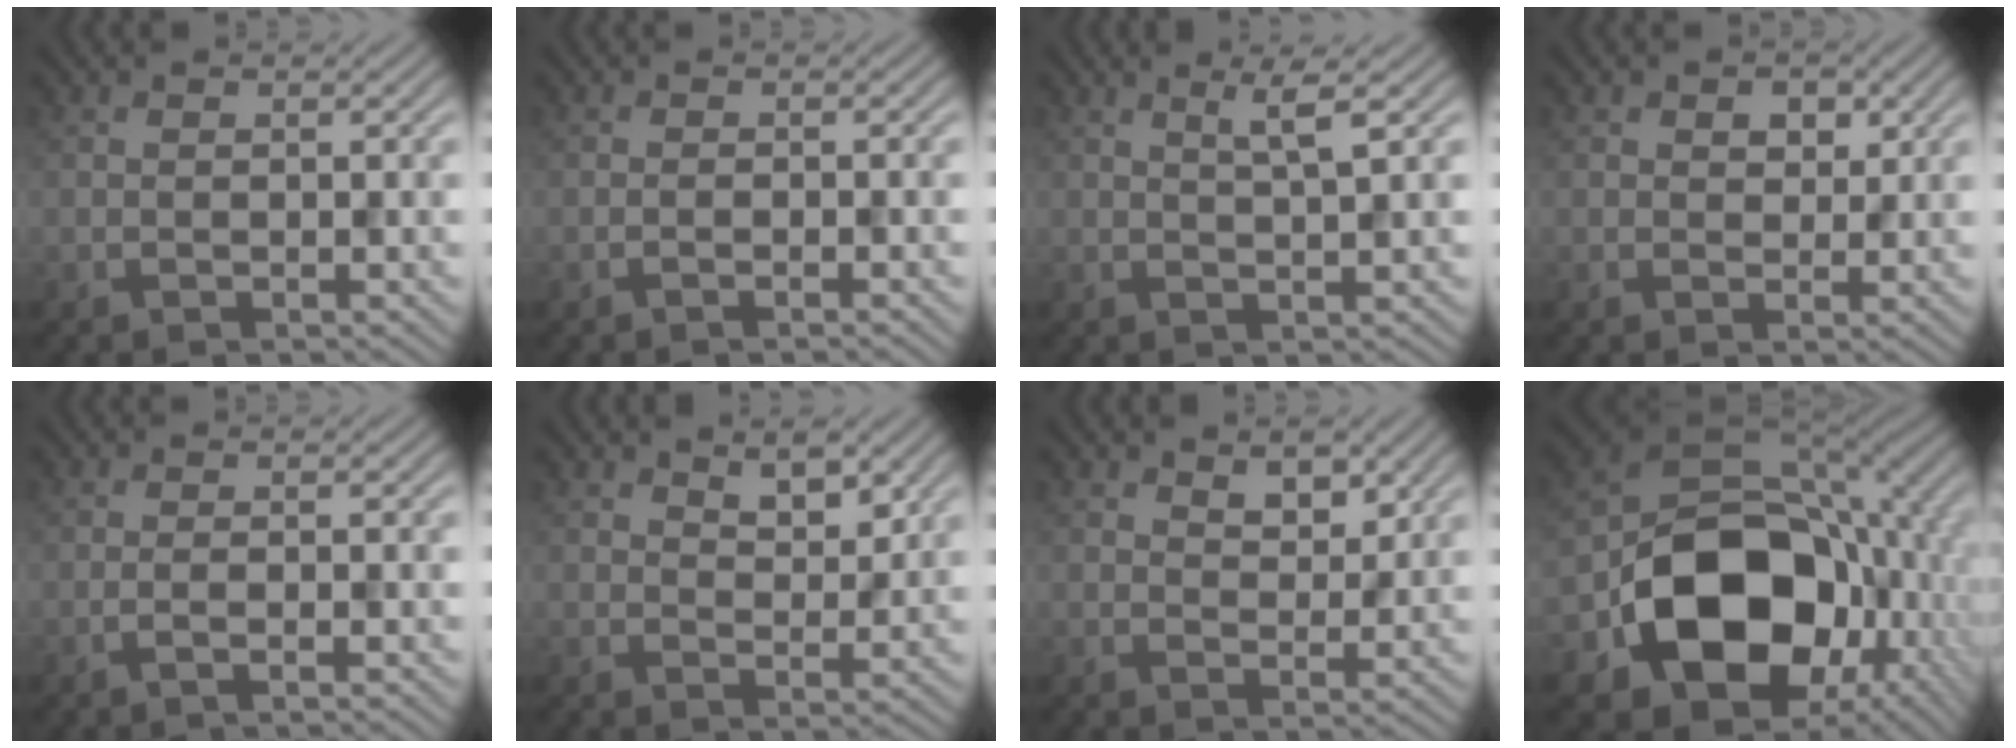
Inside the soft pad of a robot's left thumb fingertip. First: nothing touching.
{"total": 1.0, "force": [-0.6, 0.0, 0.8], "torque": [-0.012, 0.003, -0.015]}
{"total": 3.0, "force": [1.5, 0.1, 2.5], "torque": [-0.043, 0.003, 0.028]}
{"total": 2.7, "force": [1.4, 1.7, 1.5], "torque": [-0.022, -0.002, 0.022]}
{"total": 1.6, "force": [-0.7, 0.2, 1.4], "torque": [-0.018, 0.010, -0.023]}
{"total": 3.7, "force": [2.6, 1.6, 2.2], "torque": [-0.035, -0.007, 0.046]}
{"total": 3.4, "force": [2.3, 1.7, 1.8], "torque": [-0.031, -0.007, 0.039]}
{"total": 17.7, "force": [-3.9, 12.9, 11.4], "torque": [-0.183, -0.032, -0.068]}